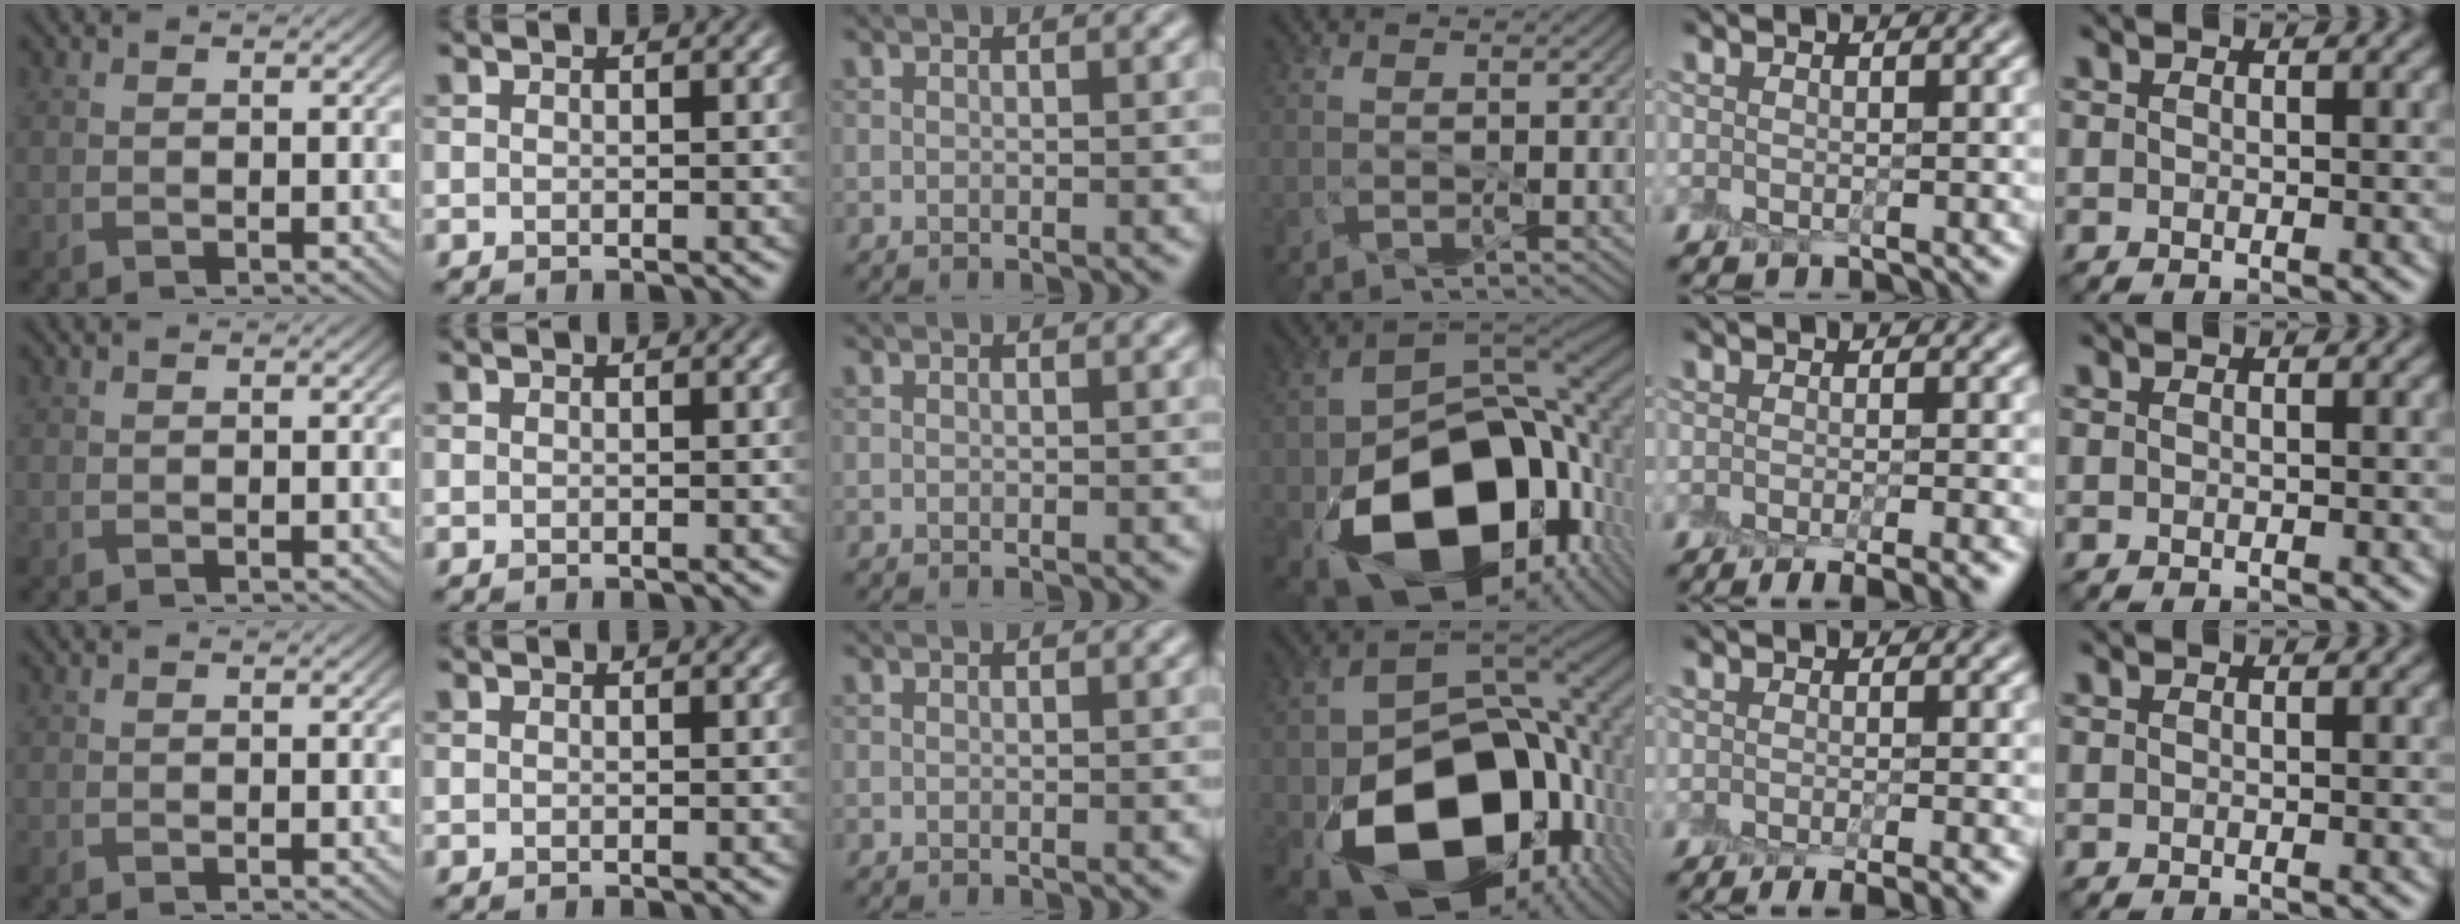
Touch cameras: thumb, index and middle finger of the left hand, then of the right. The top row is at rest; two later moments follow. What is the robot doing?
{"motion": "peel", "object": "plastic screen protector"}